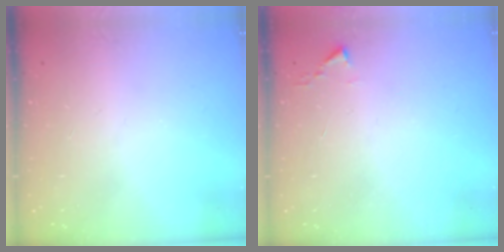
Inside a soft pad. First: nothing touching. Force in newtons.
{"total": 2.4, "press": 2.4, "slide": 0.3}